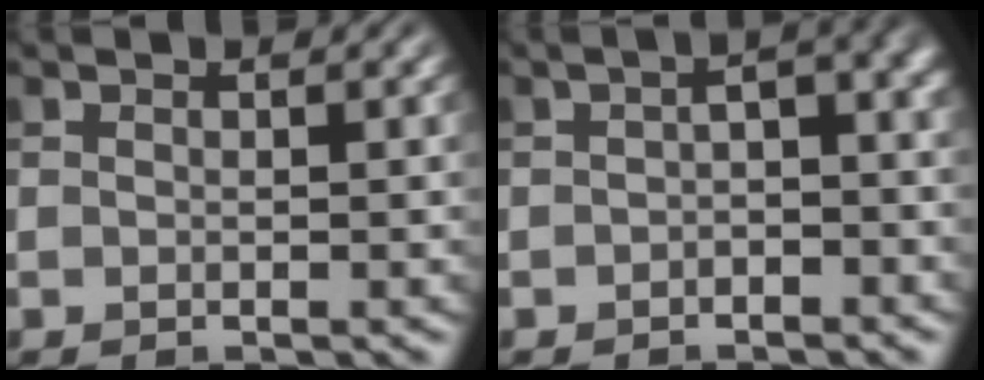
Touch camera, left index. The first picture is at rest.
{"total": 3.8, "force": [-0.5, 1.7, 3.4], "torque": [-0.039, 0.009, -0.011]}